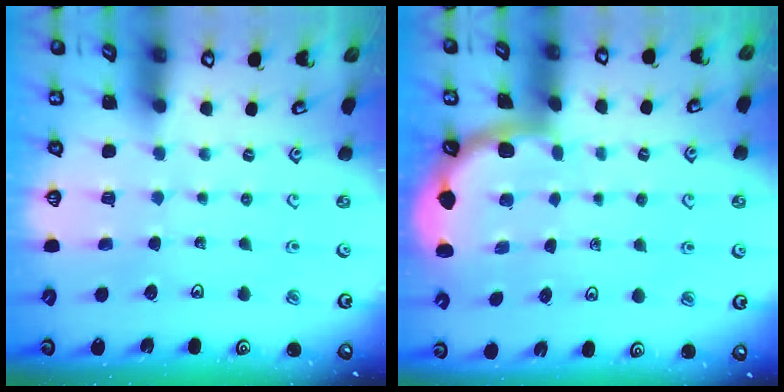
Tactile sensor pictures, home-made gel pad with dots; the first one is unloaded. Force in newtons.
{"total": 1.7, "press": 1.6, "slide": 0.1}